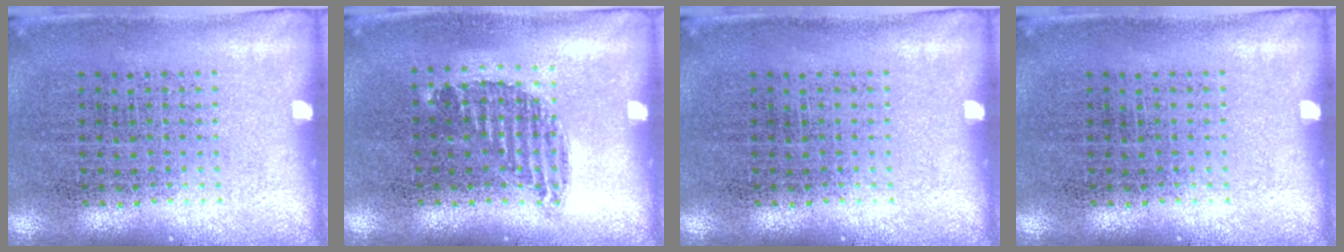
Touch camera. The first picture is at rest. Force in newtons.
{"total": 0.8, "press": 0.7, "slide": 0.5}
{"total": 0.0}
{"total": 0.0}